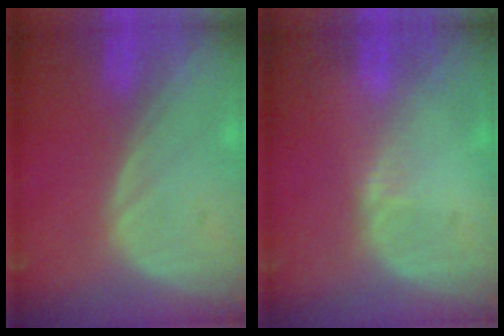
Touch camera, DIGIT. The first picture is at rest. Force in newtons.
{"total": 0.8, "press": 0.8, "slide": 0.4}